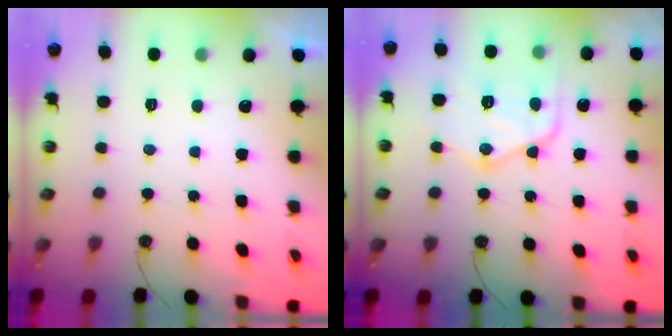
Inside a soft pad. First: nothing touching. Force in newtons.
{"total": 16.9, "press": 16.8, "slide": 1.5}